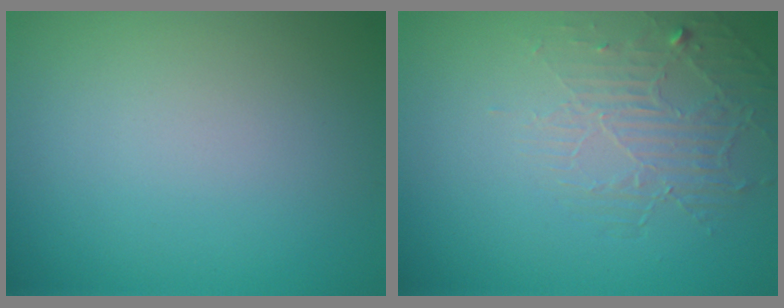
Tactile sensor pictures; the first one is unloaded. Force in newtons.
{"total": 2.0, "press": 1.1, "slide": 1.7}